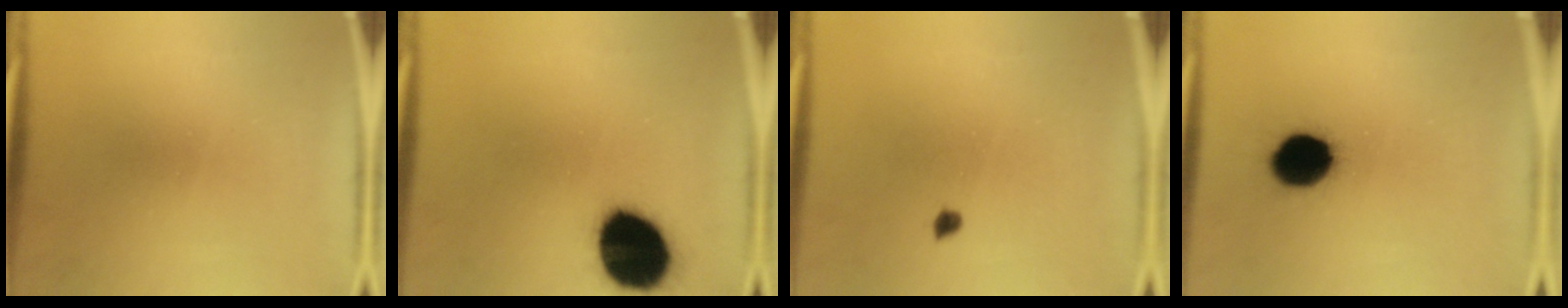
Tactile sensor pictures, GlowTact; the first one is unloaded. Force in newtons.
{"total": 18.5}
{"total": 1.1}
{"total": 12.2}